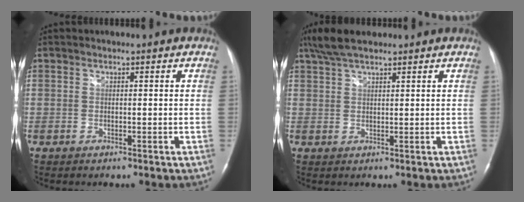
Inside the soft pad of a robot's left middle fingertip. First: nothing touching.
{"total": 5.6, "force": [4.5, 1.4, 3.1], "torque": [-0.071, 0.021, 0.088]}